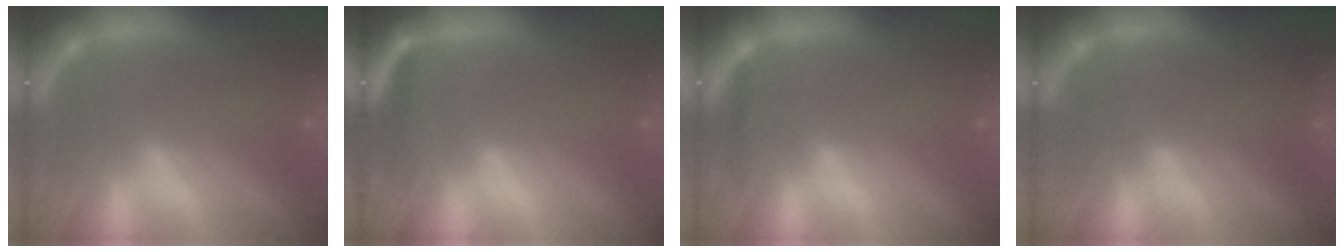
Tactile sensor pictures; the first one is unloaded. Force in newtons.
{"total": 3.0}
{"total": 0.9}
{"total": 10.0}